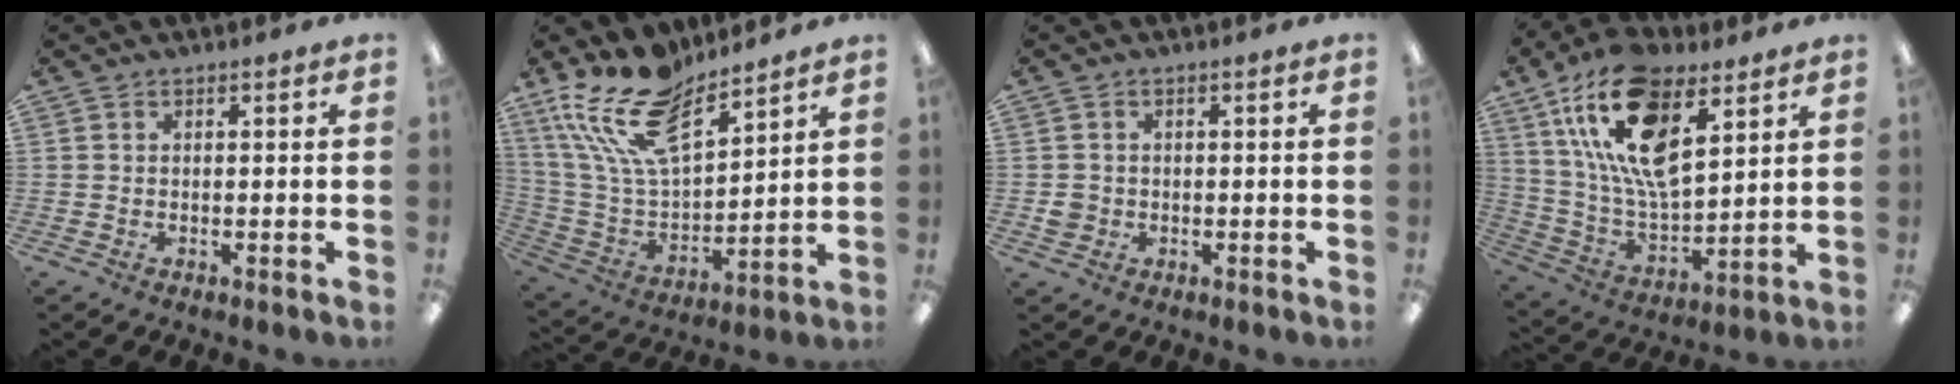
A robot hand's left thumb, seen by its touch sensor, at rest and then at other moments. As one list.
[{"total": 20.1, "force": [14.1, 8.4, 11.5], "torque": [-0.247, -0.084, 0.258]}, {"total": 2.8, "force": [-0.3, 2.6, 0.9], "torque": [-0.008, 0.001, -0.007]}, {"total": 21.8, "force": [11.1, 10.5, 15.5], "torque": [-0.295, -0.048, 0.195]}]